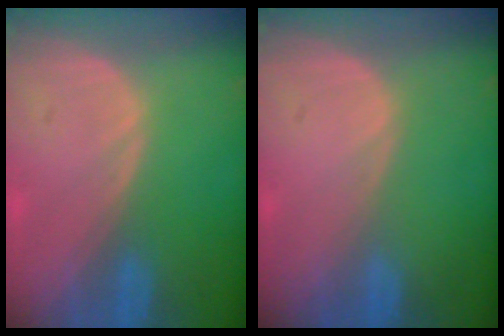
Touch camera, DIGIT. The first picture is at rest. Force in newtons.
{"total": 0.0}